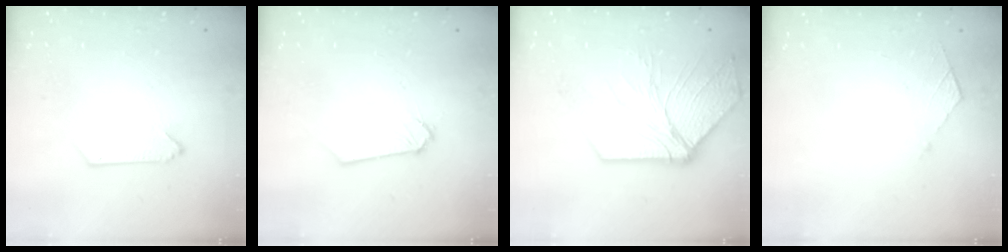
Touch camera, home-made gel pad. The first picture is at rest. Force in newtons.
{"total": 0.9, "press": 0.9, "slide": 0.2}
{"total": 13.3, "press": 13.2, "slide": 1.3}
{"total": 4.8, "press": 4.7, "slide": 0.6}